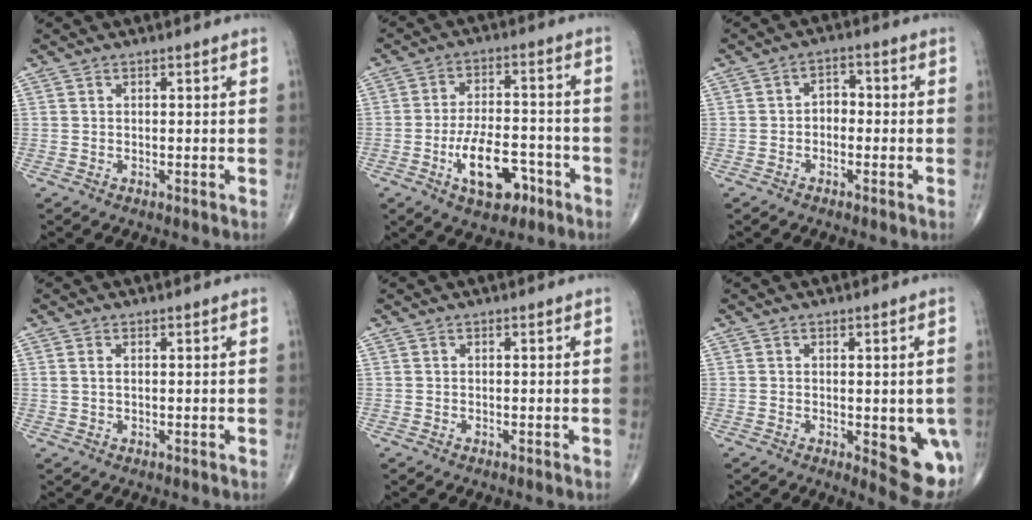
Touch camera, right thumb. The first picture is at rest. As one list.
[{"total": 11.1, "force": [-4.9, 5.6, 8.2], "torque": [-0.125, 0.028, -0.078]}, {"total": 3.3, "force": [-0.9, 2.4, 2.1], "torque": [-0.015, 0.021, -0.026]}, {"total": 1.0, "force": [0.3, 0.4, 0.8], "torque": [-0.023, 0.003, 0.008]}, {"total": 0.0}, {"total": 8.7, "force": [-2.1, 3.5, 7.7], "torque": [-0.064, -0.013, -0.021]}]